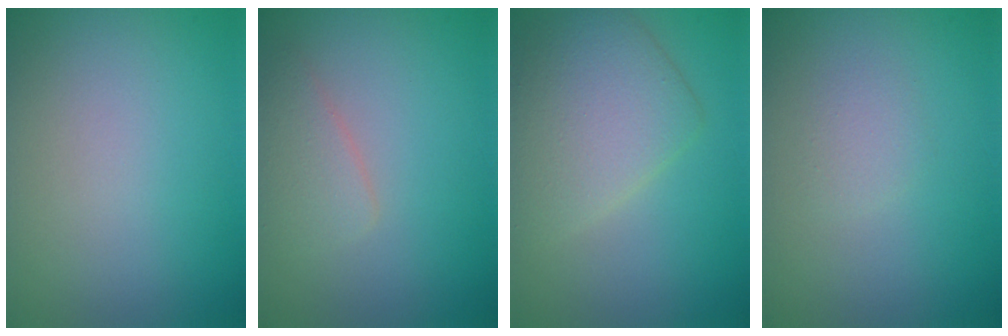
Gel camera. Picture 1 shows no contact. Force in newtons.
{"total": 2.2, "press": 2.2, "slide": 0.0}
{"total": 5.4, "press": 5.4, "slide": 0.2}
{"total": 1.0, "press": 1.0, "slide": 0.0}